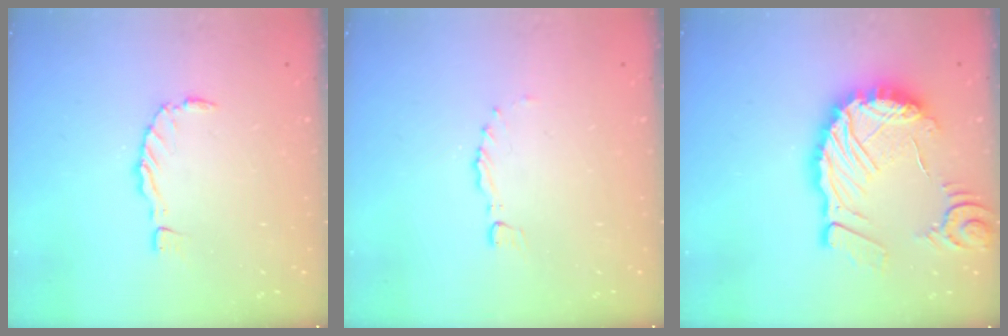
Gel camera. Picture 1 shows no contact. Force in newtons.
{"total": 0.0}
{"total": 15.4, "press": 15.3, "slide": 1.8}